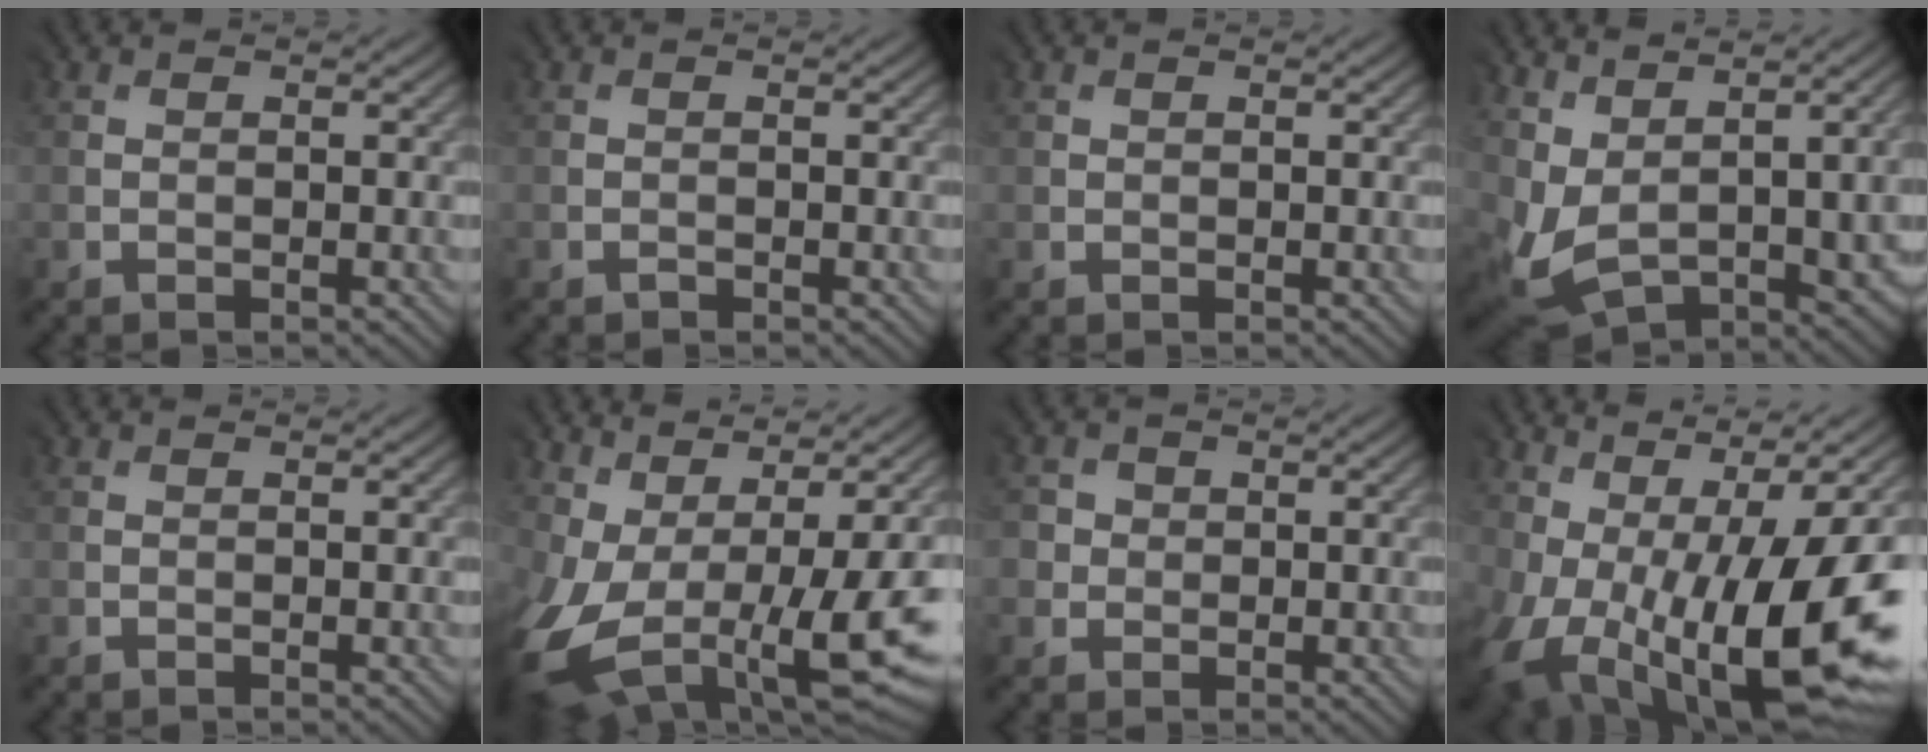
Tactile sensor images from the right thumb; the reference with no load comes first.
{"total": 0.6, "force": [-0.5, -0.1, -0.3], "torque": [0.007, -0.001, -0.009]}
{"total": 0.6, "force": [0.3, 0.5, 0.0], "torque": [0.009, 0.001, 0.005]}
{"total": 6.8, "force": [2.9, 3.6, 5.0], "torque": [-0.145, -0.019, 0.077]}
{"total": 0.0}
{"total": 13.7, "force": [-2.5, 7.0, 11.5], "torque": [-0.259, -0.066, 0.005]}
{"total": 2.6, "force": [0.4, 2.4, -0.8], "torque": [0.000, 0.002, 0.003]}
{"total": 16.0, "force": [-3.6, 8.0, 13.5], "torque": [-0.246, -0.060, -0.026]}